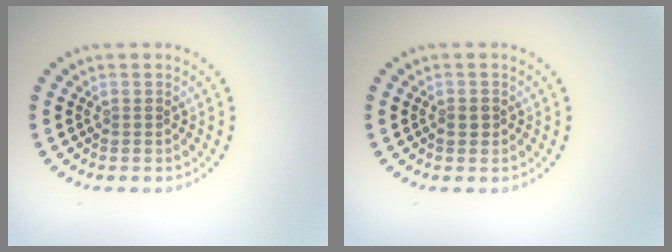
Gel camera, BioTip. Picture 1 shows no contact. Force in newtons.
{"total": 1.1, "press": 1.1, "slide": 0.3}